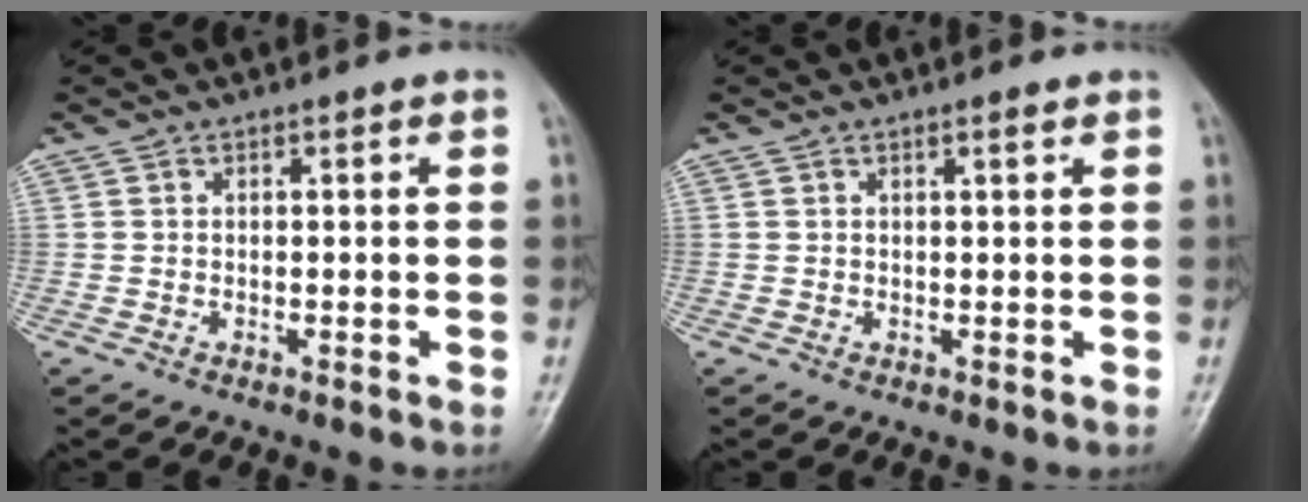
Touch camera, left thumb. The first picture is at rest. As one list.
[{"total": 0.9, "force": [0.6, 0.1, 0.6], "torque": [-0.008, -0.003, 0.010]}]